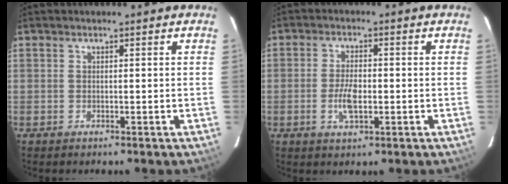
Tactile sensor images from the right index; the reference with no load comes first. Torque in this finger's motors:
{"motor_torque": [0.09, 0.12, 0.13, 0.09]}